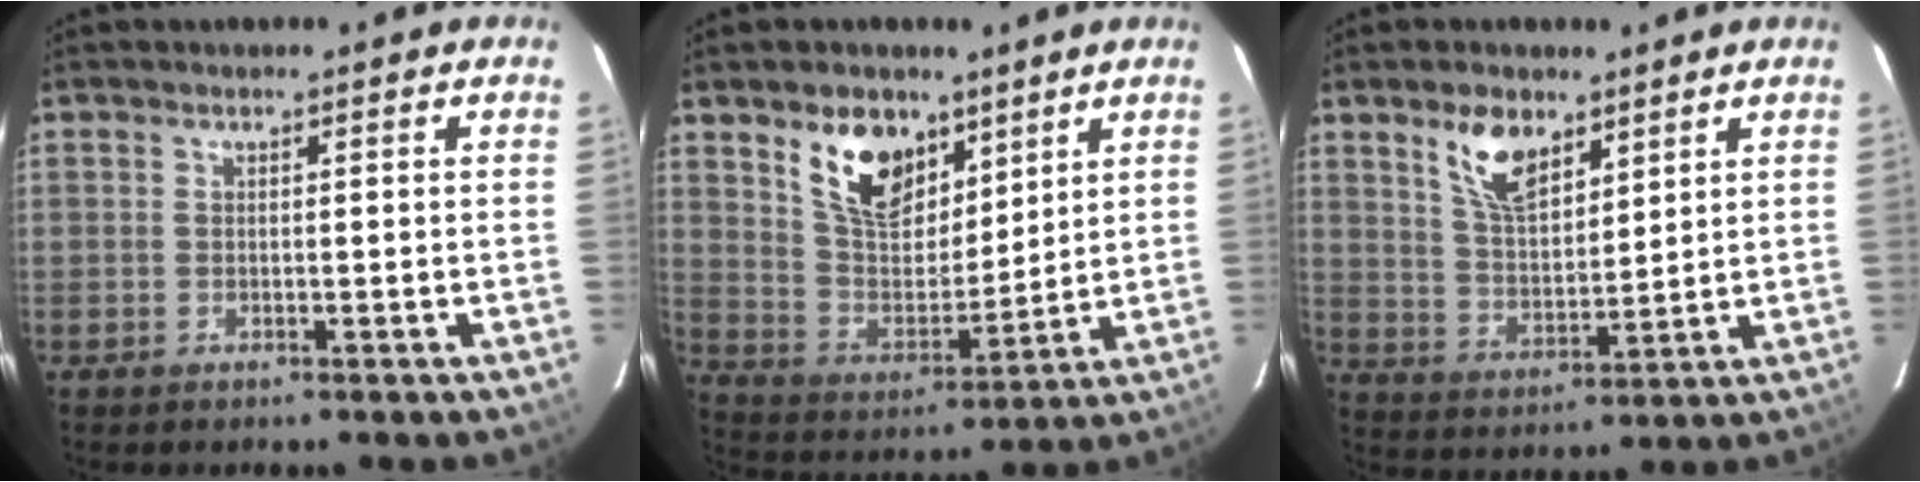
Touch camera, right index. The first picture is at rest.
{"total": 12.6, "force": [7.6, 7.1, 7.1], "torque": [-0.129, 0.006, 0.149]}
{"total": 9.1, "force": [5.6, 4.4, 5.6], "torque": [-0.099, 0.009, 0.112]}